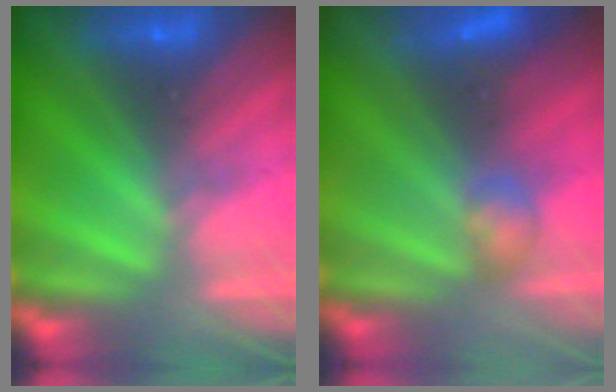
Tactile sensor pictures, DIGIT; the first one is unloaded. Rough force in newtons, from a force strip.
{"total": 2.9}